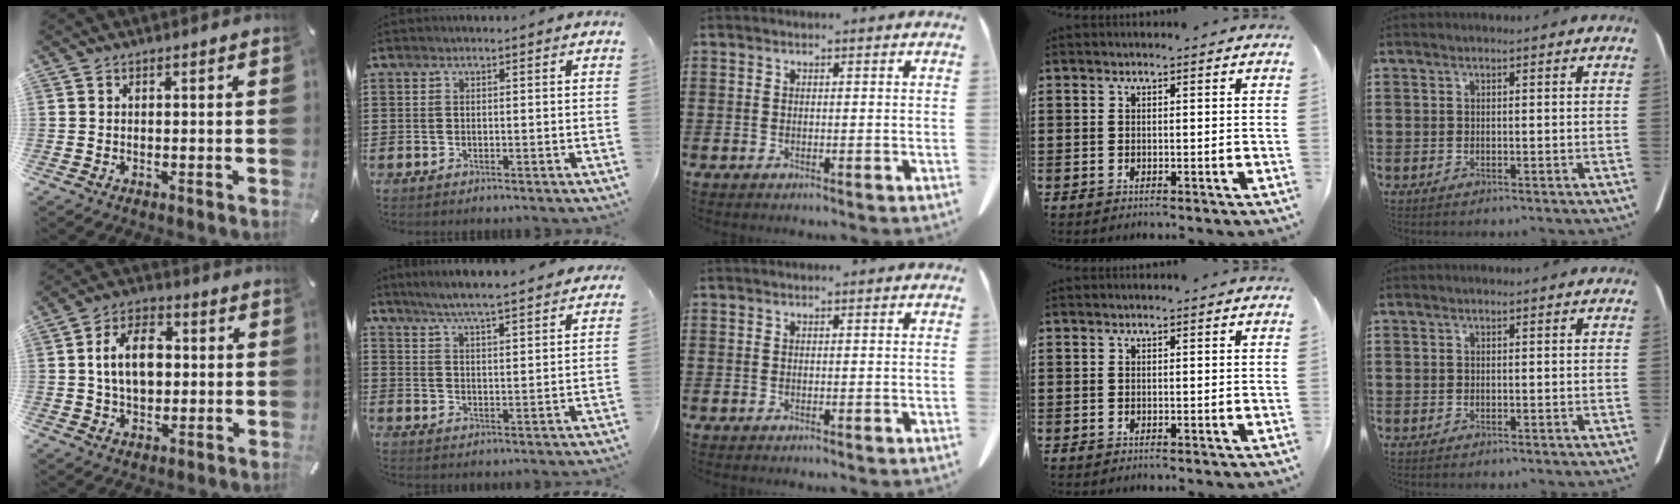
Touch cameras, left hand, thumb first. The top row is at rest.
{"thumb": {"total": 11.5, "force": [0.9, 8.1, 8.1], "torque": [-0.152, 0.008, 0.015]}, "index": {"total": 5.4, "force": [5.1, -0.3, 1.8], "torque": [-0.055, -0.026, 0.089]}}